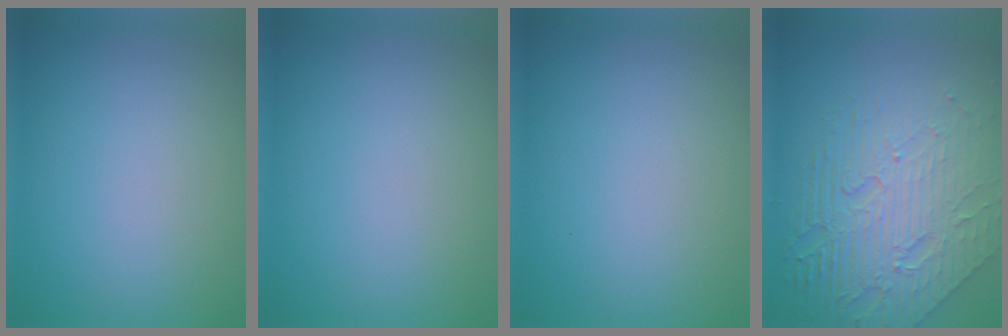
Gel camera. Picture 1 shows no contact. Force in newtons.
{"total": 0.0}
{"total": 0.0}
{"total": 8.4, "press": 5.7, "slide": 6.2}